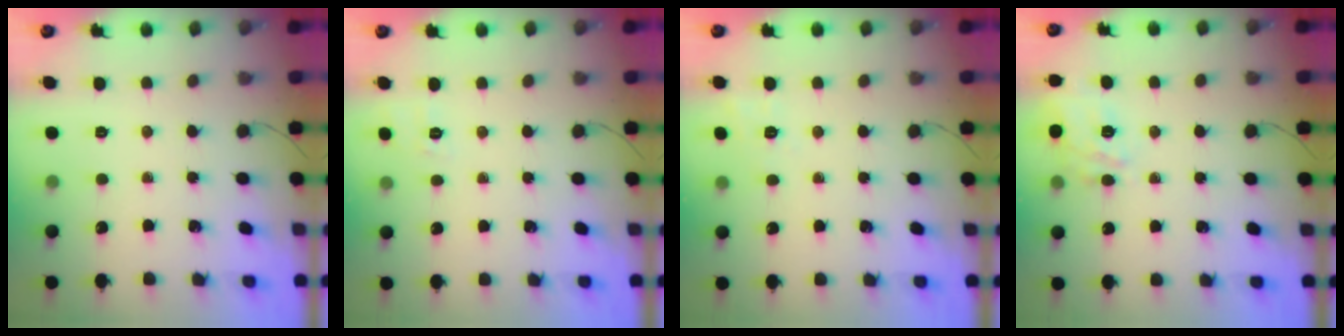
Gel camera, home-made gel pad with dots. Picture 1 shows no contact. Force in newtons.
{"total": 2.8, "press": 2.2, "slide": 1.8}
{"total": 1.8, "press": 0.4, "slide": 1.8}
{"total": 7.0, "press": 6.6, "slide": 2.4}